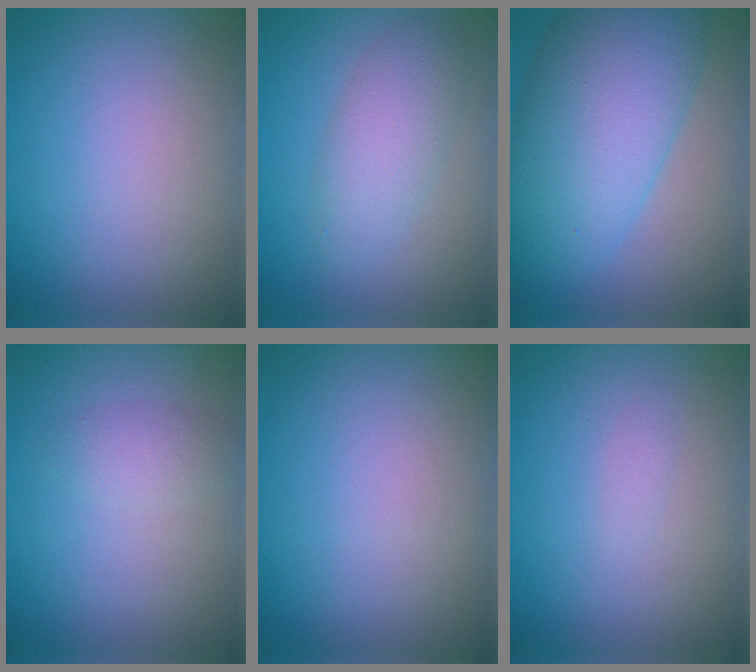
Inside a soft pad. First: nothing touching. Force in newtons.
{"total": 3.7, "press": 3.7, "slide": 0.1}
{"total": 10.9, "press": 10.9, "slide": 0.2}
{"total": 1.7, "press": 1.7, "slide": 0.0}
{"total": 0.0}
{"total": 0.5, "press": 0.5, "slide": 0.0}